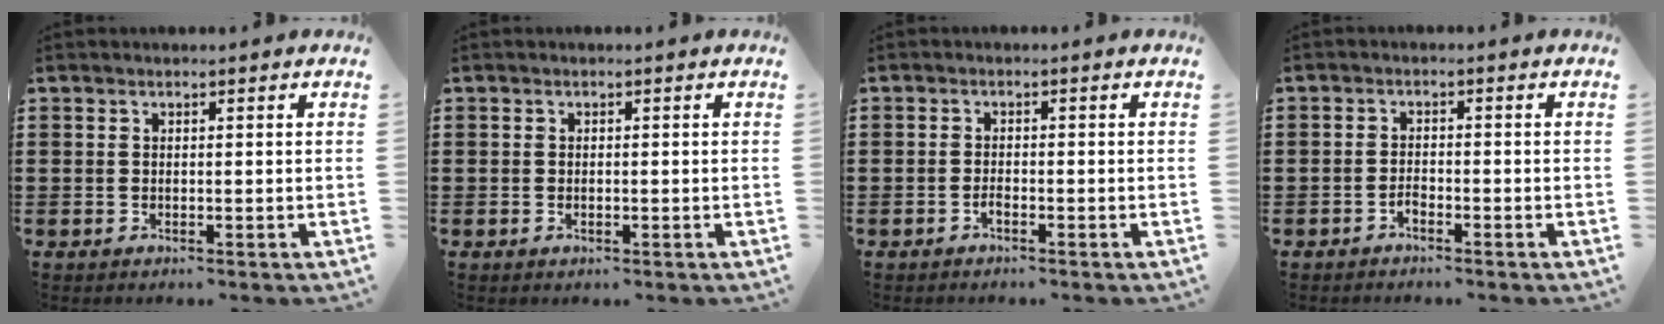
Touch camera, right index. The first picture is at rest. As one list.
[{"total": 0.7, "force": [-0.2, 0.3, 0.6], "torque": [-0.012, -0.002, -0.003]}, {"total": 1.2, "force": [-0.9, 0.3, 0.7], "torque": [-0.017, -0.005, -0.015]}, {"total": 1.5, "force": [-1.3, 0.5, 0.6], "torque": [-0.015, -0.002, -0.025]}]